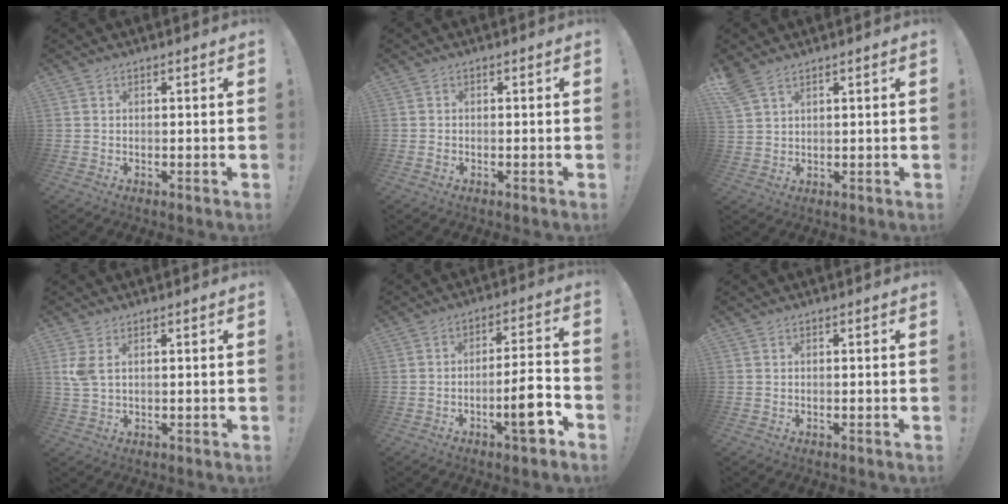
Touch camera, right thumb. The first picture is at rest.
{"total": 0.7, "force": [-0.5, 0.4, 0.3], "torque": [-0.006, 0.003, -0.009]}
{"total": 4.8, "force": [3.6, 1.8, 2.5], "torque": [-0.056, -0.013, 0.073]}
{"total": 4.1, "force": [1.3, 1.8, 3.5], "torque": [-0.068, -0.003, 0.023]}
{"total": 11.2, "force": [-5.0, 2.3, 9.7], "torque": [-0.138, 0.020, -0.080]}
{"total": 0.0}